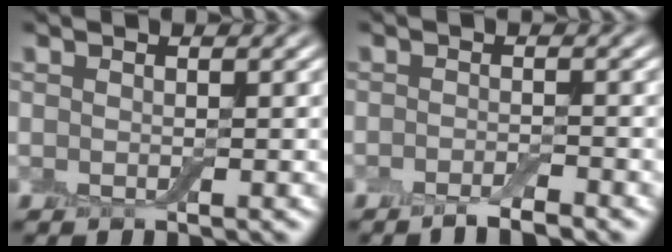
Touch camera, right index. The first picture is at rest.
{"total": 2.1, "force": [-1.6, 0.3, 1.3], "torque": [-0.021, 0.001, -0.031]}